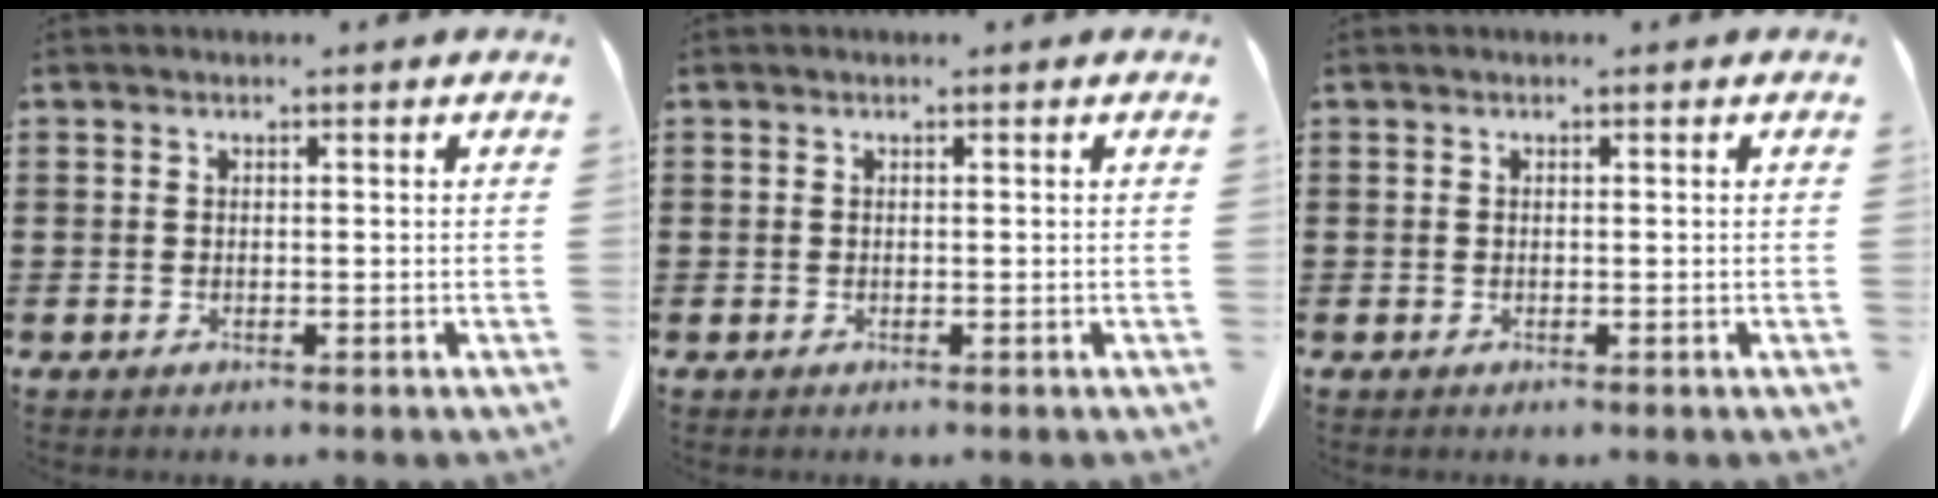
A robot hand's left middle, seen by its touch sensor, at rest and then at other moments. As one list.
[{"total": 0.0}, {"total": 0.0}]